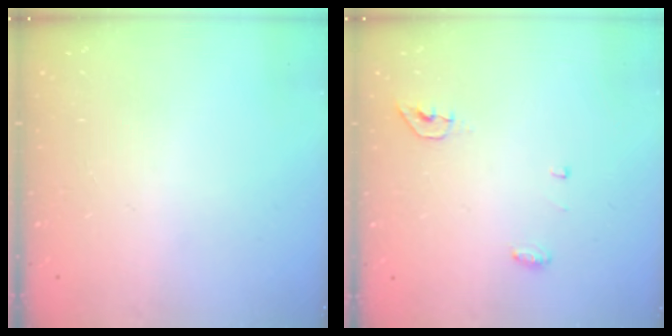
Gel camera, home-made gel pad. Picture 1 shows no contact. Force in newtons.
{"total": 4.5, "press": 4.2, "slide": 1.5}